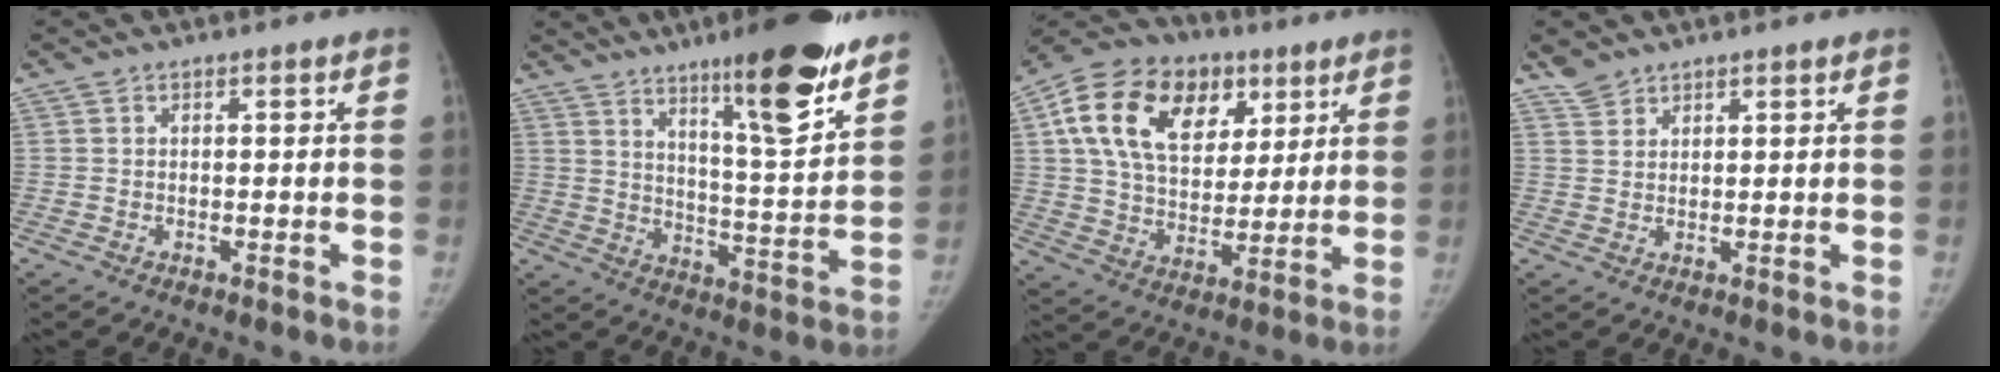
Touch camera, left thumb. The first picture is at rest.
{"total": 18.5, "force": [12.5, 2.9, 13.4], "torque": [-0.166, -0.080, 0.193]}
{"total": 22.4, "force": [8.6, 15.2, 14.1], "torque": [-0.227, 0.006, 0.143]}
{"total": 2.8, "force": [2.5, 1.3, 0.3], "torque": [0.003, -0.003, 0.047]}